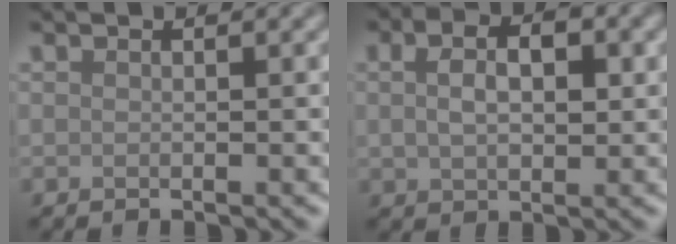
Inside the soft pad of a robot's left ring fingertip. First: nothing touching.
{"total": 5.3, "force": [1.3, 3.2, 4.0], "torque": [-0.073, 0.006, 0.018]}